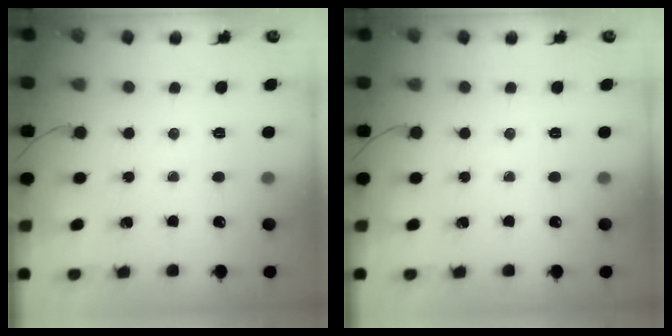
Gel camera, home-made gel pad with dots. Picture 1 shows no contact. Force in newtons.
{"total": 0.0}